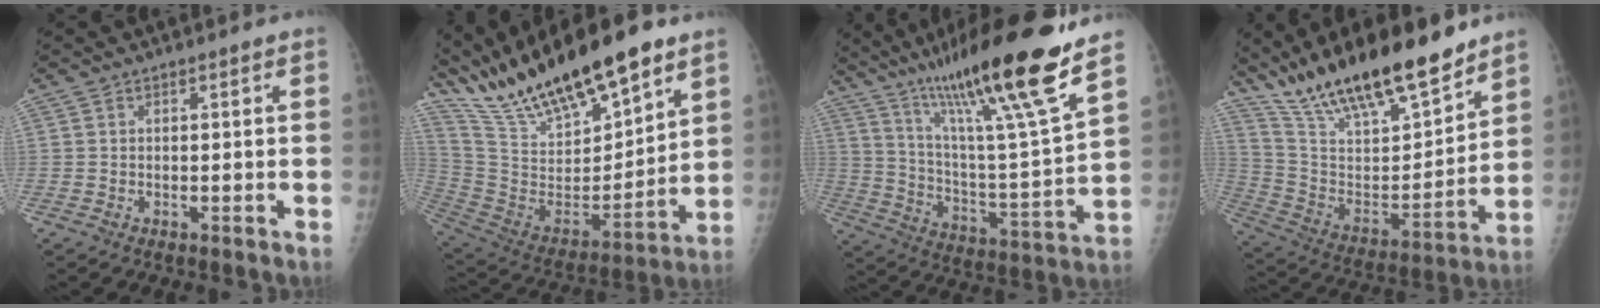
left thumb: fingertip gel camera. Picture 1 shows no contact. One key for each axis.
{"total": 27.4, "fx": 20.8, "fy": 8.1, "fz": 15.9, "tx": -0.253, "ty": -0.069, "tz": 0.372}
{"total": 25.1, "fx": 17.2, "fy": 1.3, "fz": 18.1, "tx": -0.285, "ty": -0.062, "tz": 0.295}
{"total": 24.8, "fx": 19.2, "fy": 6.9, "fz": 14.1, "tx": -0.214, "ty": -0.075, "tz": 0.338}